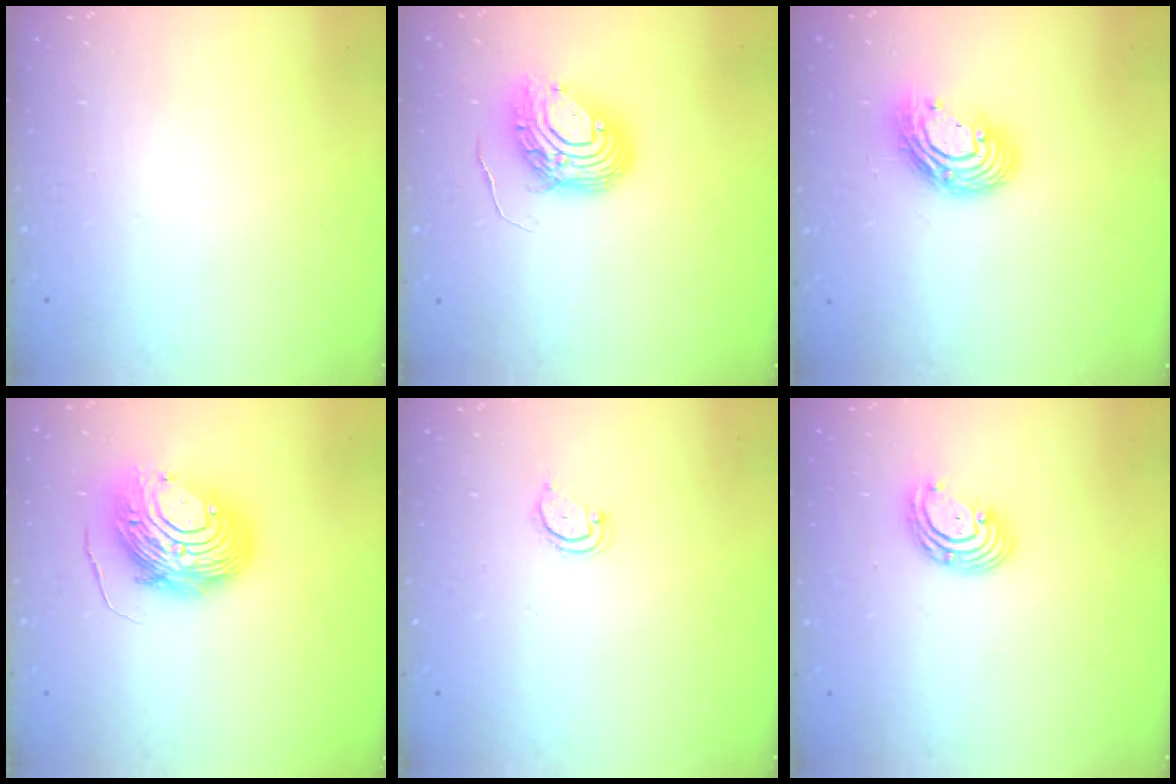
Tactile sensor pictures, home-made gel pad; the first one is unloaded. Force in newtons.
{"total": 9.8, "press": 9.7, "slide": 1.0}
{"total": 11.8, "press": 11.8, "slide": 0.8}
{"total": 12.8, "press": 12.7, "slide": 1.1}
{"total": 3.5, "press": 3.5, "slide": 0.5}
{"total": 5.2, "press": 5.2, "slide": 0.5}